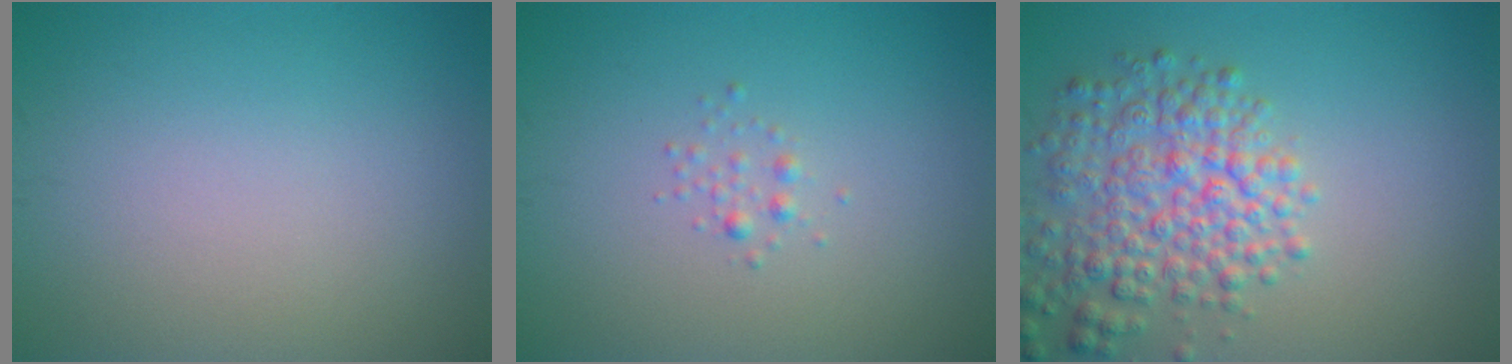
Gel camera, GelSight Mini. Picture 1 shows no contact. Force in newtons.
{"total": 0.8, "press": 0.8, "slide": 0.0}
{"total": 5.8, "press": 5.8, "slide": 0.3}